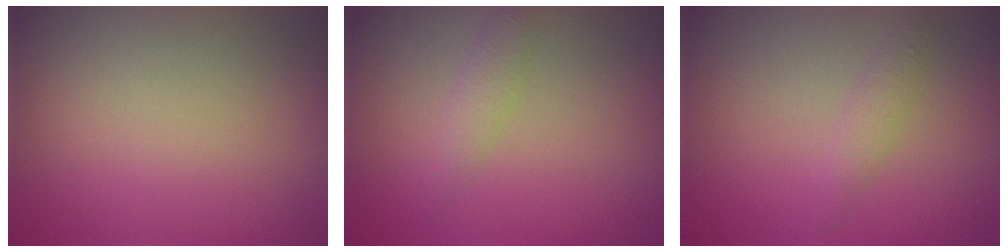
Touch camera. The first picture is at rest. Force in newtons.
{"total": 1.7, "press": 1.7, "slide": 0.1}
{"total": 1.4, "press": 1.4, "slide": 0.0}